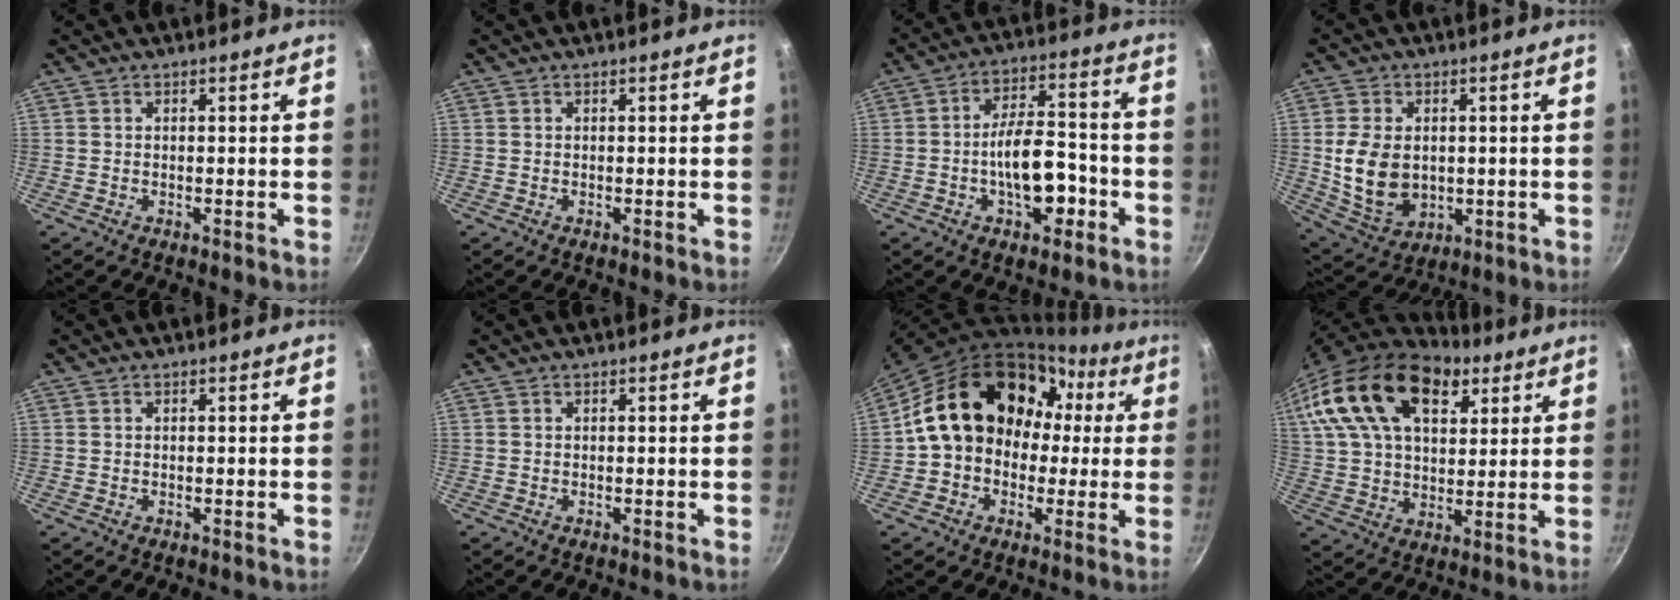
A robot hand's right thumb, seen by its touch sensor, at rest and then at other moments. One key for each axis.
{"total": 0.0}
{"total": 11.8, "fx": -3.7, "fy": 6.0, "fz": 9.5, "tx": -0.123, "ty": 0.041, "tz": -0.058}
{"total": 11.9, "fx": 0.4, "fy": 8.6, "fz": 8.2, "tx": -0.141, "ty": -0.013, "tz": 0.025}
{"total": 0.0}
{"total": 0.0}
{"total": 19.8, "fx": 2.2, "fy": 15.7, "fz": 11.9, "tx": -0.161, "ty": 0.062, "tz": 0.033}
{"total": 24.9, "fx": 13.2, "fy": 14.2, "fz": 15.7, "tx": -0.277, "ty": -0.008, "tz": 0.229}